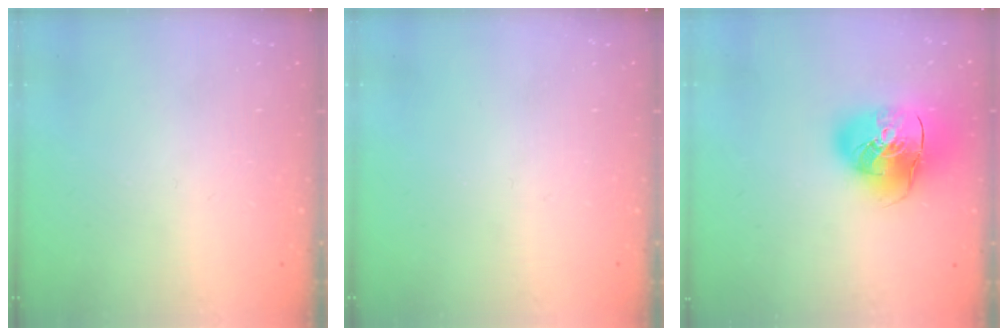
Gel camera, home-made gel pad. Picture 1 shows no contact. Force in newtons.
{"total": 0.0}
{"total": 18.6, "press": 18.3, "slide": 3.1}